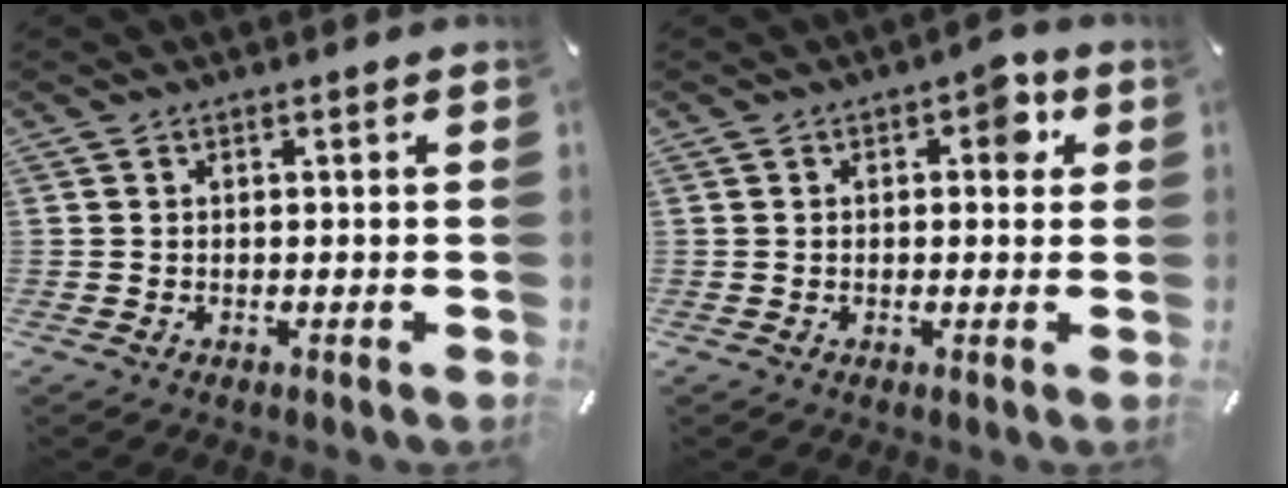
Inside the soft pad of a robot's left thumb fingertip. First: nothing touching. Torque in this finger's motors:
{"motor_torque": [0.48, 0.48, 0.21, -0.25, 0.05]}